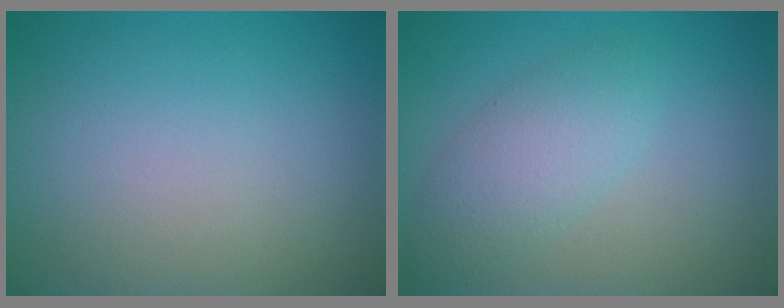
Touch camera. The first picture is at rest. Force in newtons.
{"total": 3.5, "press": 3.5, "slide": 0.1}